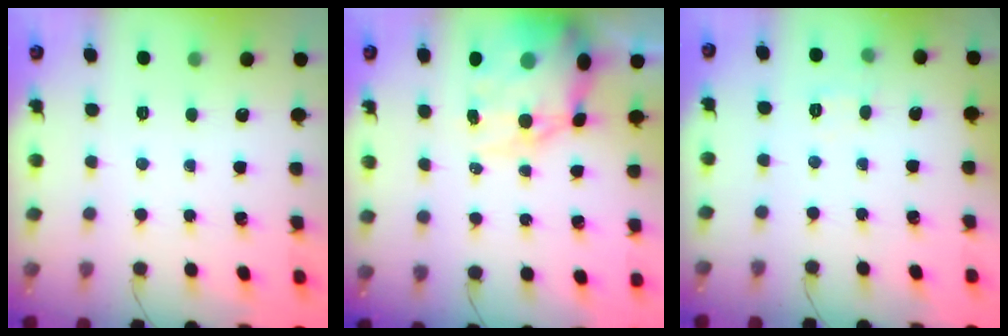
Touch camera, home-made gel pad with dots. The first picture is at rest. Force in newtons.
{"total": 15.4, "press": 14.9, "slide": 3.9}
{"total": 6.5, "press": 6.4, "slide": 1.4}